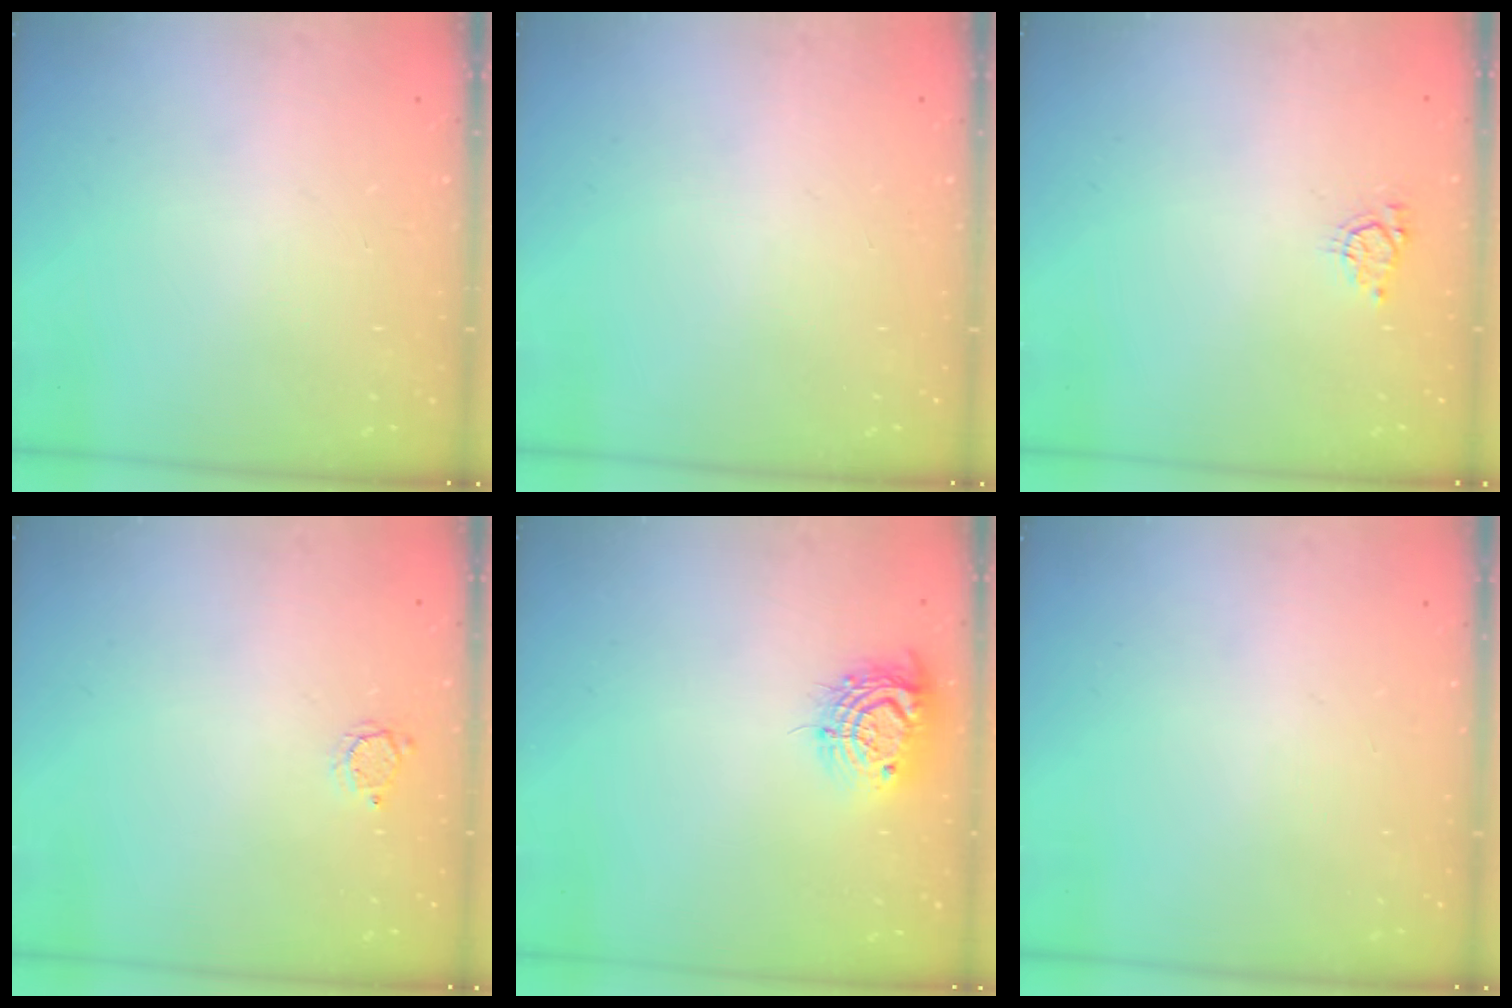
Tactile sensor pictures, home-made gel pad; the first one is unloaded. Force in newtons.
{"total": 0.0}
{"total": 4.3, "press": 4.3, "slide": 0.6}
{"total": 2.7, "press": 2.7, "slide": 0.2}
{"total": 11.0, "press": 11.0, "slide": 0.7}
{"total": 0.0}